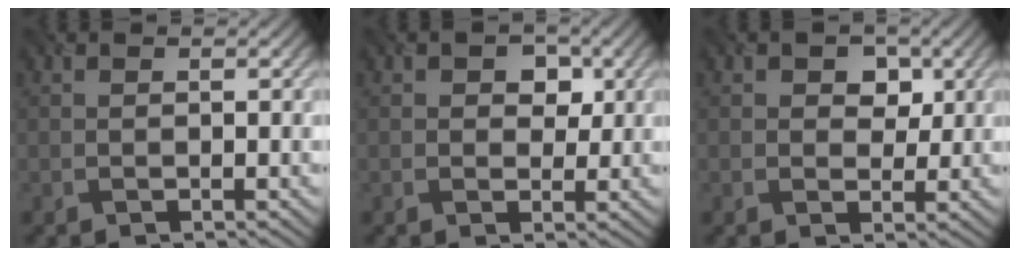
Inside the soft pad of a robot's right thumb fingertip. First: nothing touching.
{"total": 3.2, "force": [1.0, 2.5, 1.8], "torque": [-0.022, -0.002, 0.007]}
{"total": 3.6, "force": [1.3, 2.8, 2.0], "torque": [-0.027, -0.002, 0.009]}